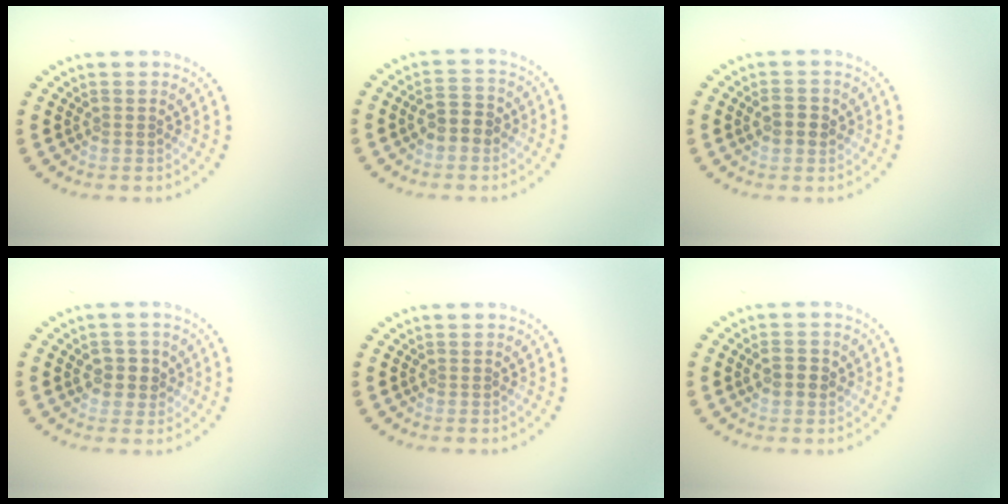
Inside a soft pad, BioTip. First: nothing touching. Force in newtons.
{"total": 2.4, "press": 2.4, "slide": 0.5}
{"total": 2.2, "press": 2.2, "slide": 0.1}
{"total": 2.5, "press": 2.4, "slide": 0.5}
{"total": 0.0}
{"total": 2.2, "press": 2.2, "slide": 0.1}